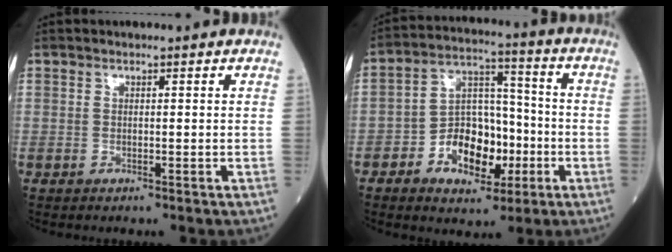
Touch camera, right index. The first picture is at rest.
{"total": 11.3, "force": [-4.0, 6.7, 8.2], "torque": [-0.145, 0.026, -0.062]}